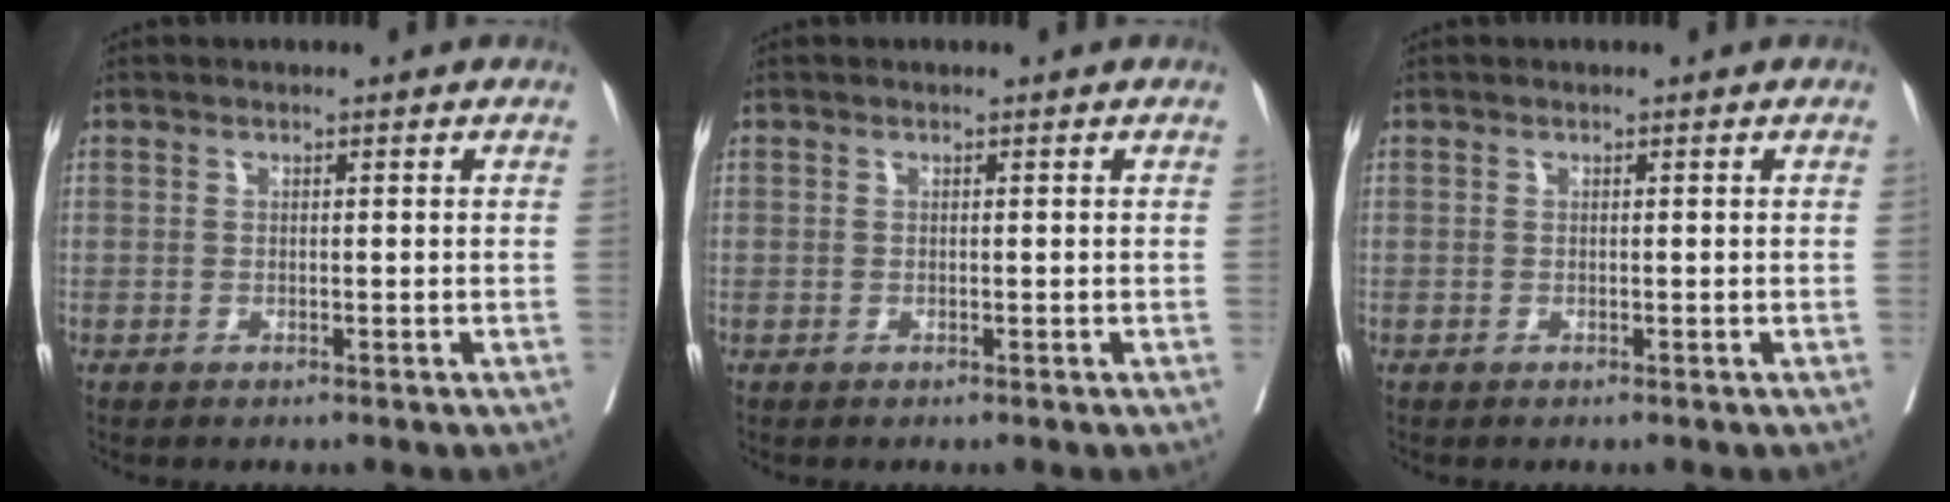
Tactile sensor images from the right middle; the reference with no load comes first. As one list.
[{"total": 0.0}, {"total": 0.0}]